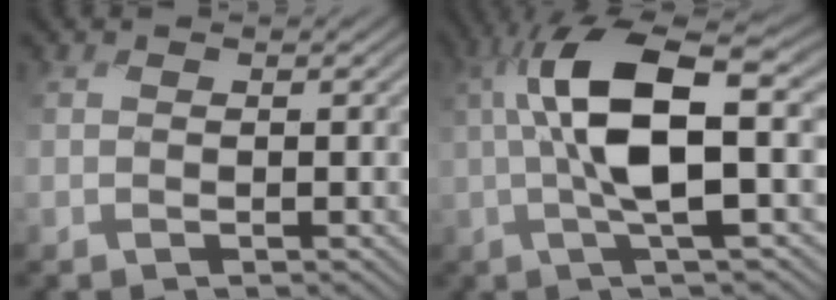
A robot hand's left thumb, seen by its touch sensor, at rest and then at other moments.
{"total": 11.1, "force": [0.8, 3.0, 10.6], "torque": [-0.208, 0.011, 0.010]}